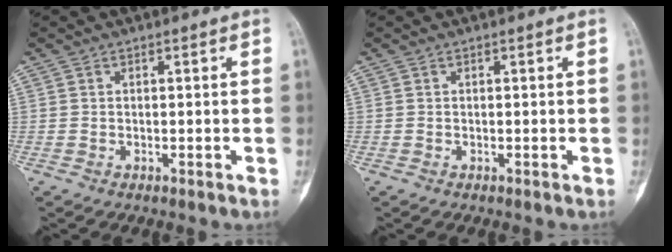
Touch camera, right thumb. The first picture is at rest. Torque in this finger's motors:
{"motor_torque": [0.06, -0.01, -0.04, -0.11, 0.02]}